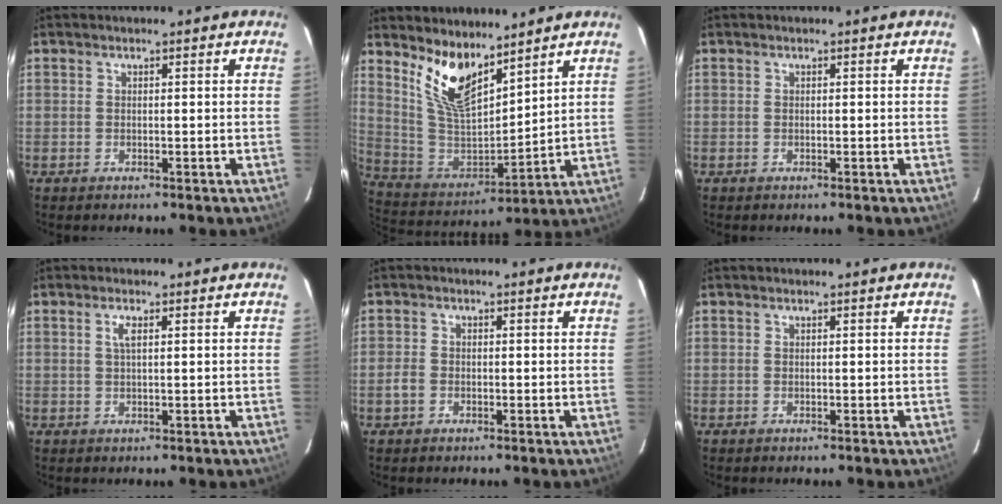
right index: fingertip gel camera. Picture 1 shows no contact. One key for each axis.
{"total": 13.1, "fx": 9.3, "fy": 4.8, "fz": 7.9, "tx": -0.157, "ty": -0.010, "tz": 0.193}
{"total": 0.0}
{"total": 1.6, "fx": 0.6, "fy": 0.3, "fz": 1.5, "tx": -0.030, "ty": 0.002, "tz": 0.010}
{"total": 2.2, "fx": -1.0, "fy": 1.8, "fz": 0.7, "tx": -0.018, "ty": 0.003, "tz": -0.020}
{"total": 0.0}